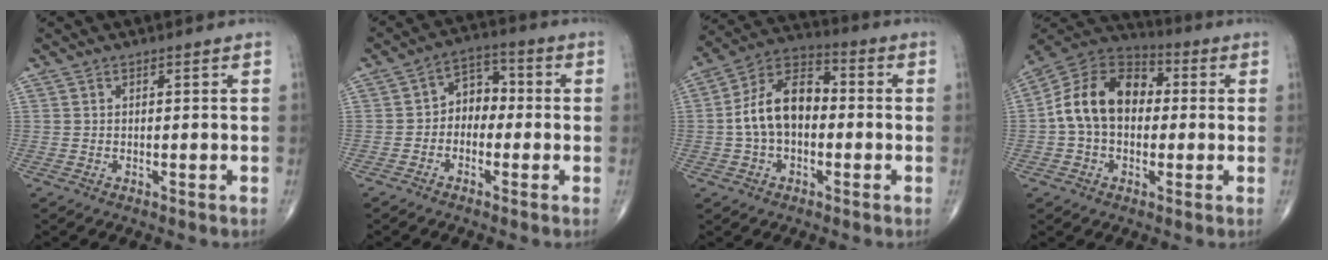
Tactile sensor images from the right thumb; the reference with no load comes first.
{"total": 6.0, "force": [-1.0, 4.6, 3.7], "torque": [-0.027, 0.032, -0.035]}
{"total": 12.6, "force": [-0.7, 8.0, 9.8], "torque": [-0.165, 0.038, -0.026]}
{"total": 14.9, "force": [0.5, 10.5, 10.5], "torque": [-0.168, 0.037, -0.004]}